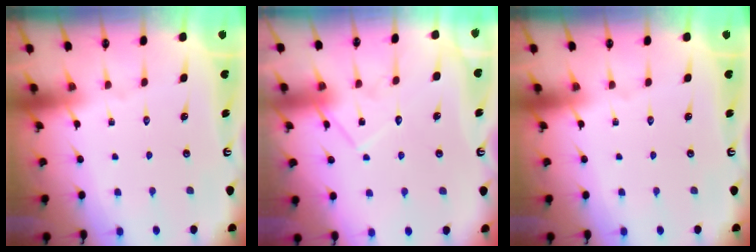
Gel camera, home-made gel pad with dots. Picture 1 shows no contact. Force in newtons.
{"total": 12.8, "press": 12.8, "slide": 0.8}
{"total": 0.0}